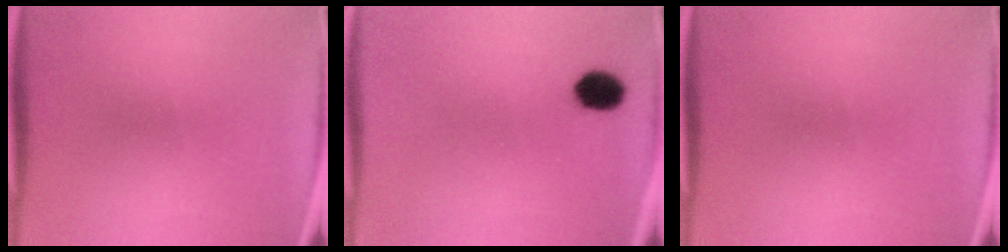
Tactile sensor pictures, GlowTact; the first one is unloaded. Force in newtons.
{"total": 4.9}
{"total": 0.0}